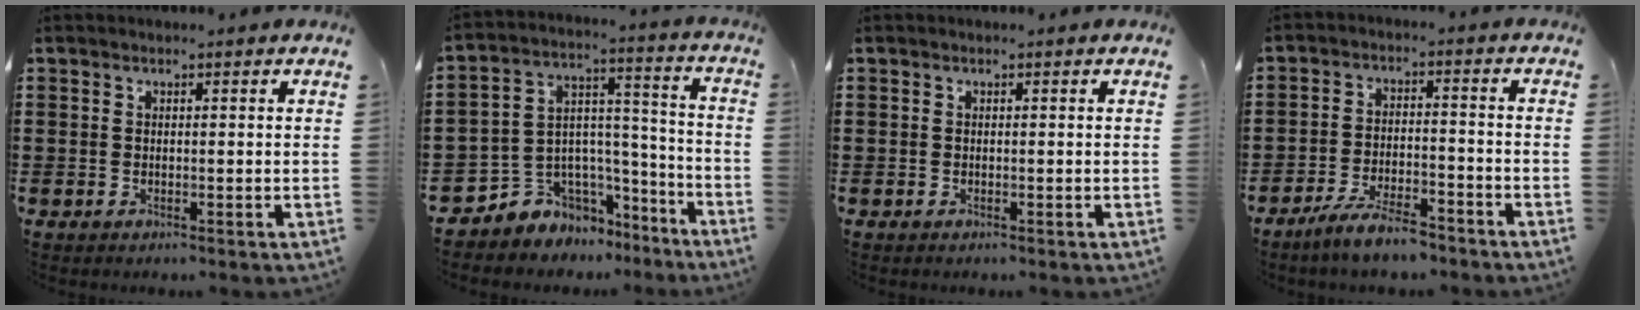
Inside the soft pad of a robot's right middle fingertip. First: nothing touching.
{"total": 5.7, "force": [-3.9, 4.1, -0.7], "torque": [-0.009, 0.000, -0.074]}
{"total": 0.0}
{"total": 6.4, "force": [-5.5, 0.9, 3.1], "torque": [-0.069, -0.003, -0.106]}